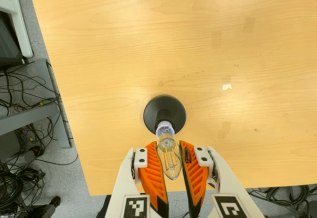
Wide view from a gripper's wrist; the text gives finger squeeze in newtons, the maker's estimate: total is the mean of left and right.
{"total": 21.3, "left": 25.7, "right": 17.0}